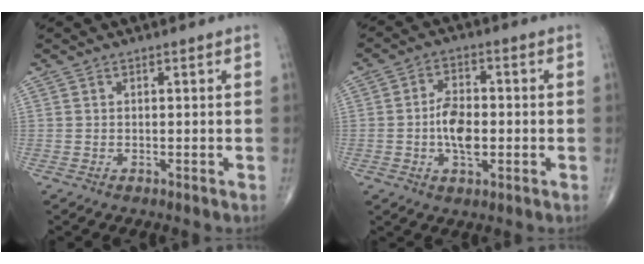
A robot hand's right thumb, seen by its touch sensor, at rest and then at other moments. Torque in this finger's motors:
{"motor_torque": [1.23, 1.04, 0.88, -0.36, 0.14]}